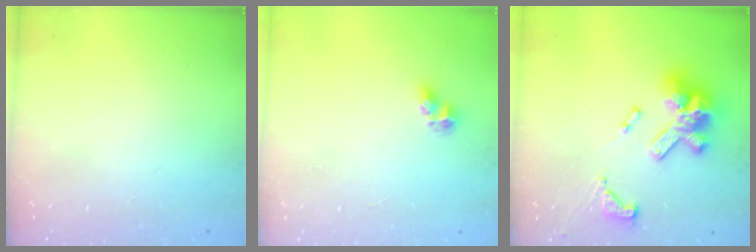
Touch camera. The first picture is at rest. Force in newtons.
{"total": 6.2, "press": 6.2, "slide": 0.5}
{"total": 17.2, "press": 17.1, "slide": 1.9}